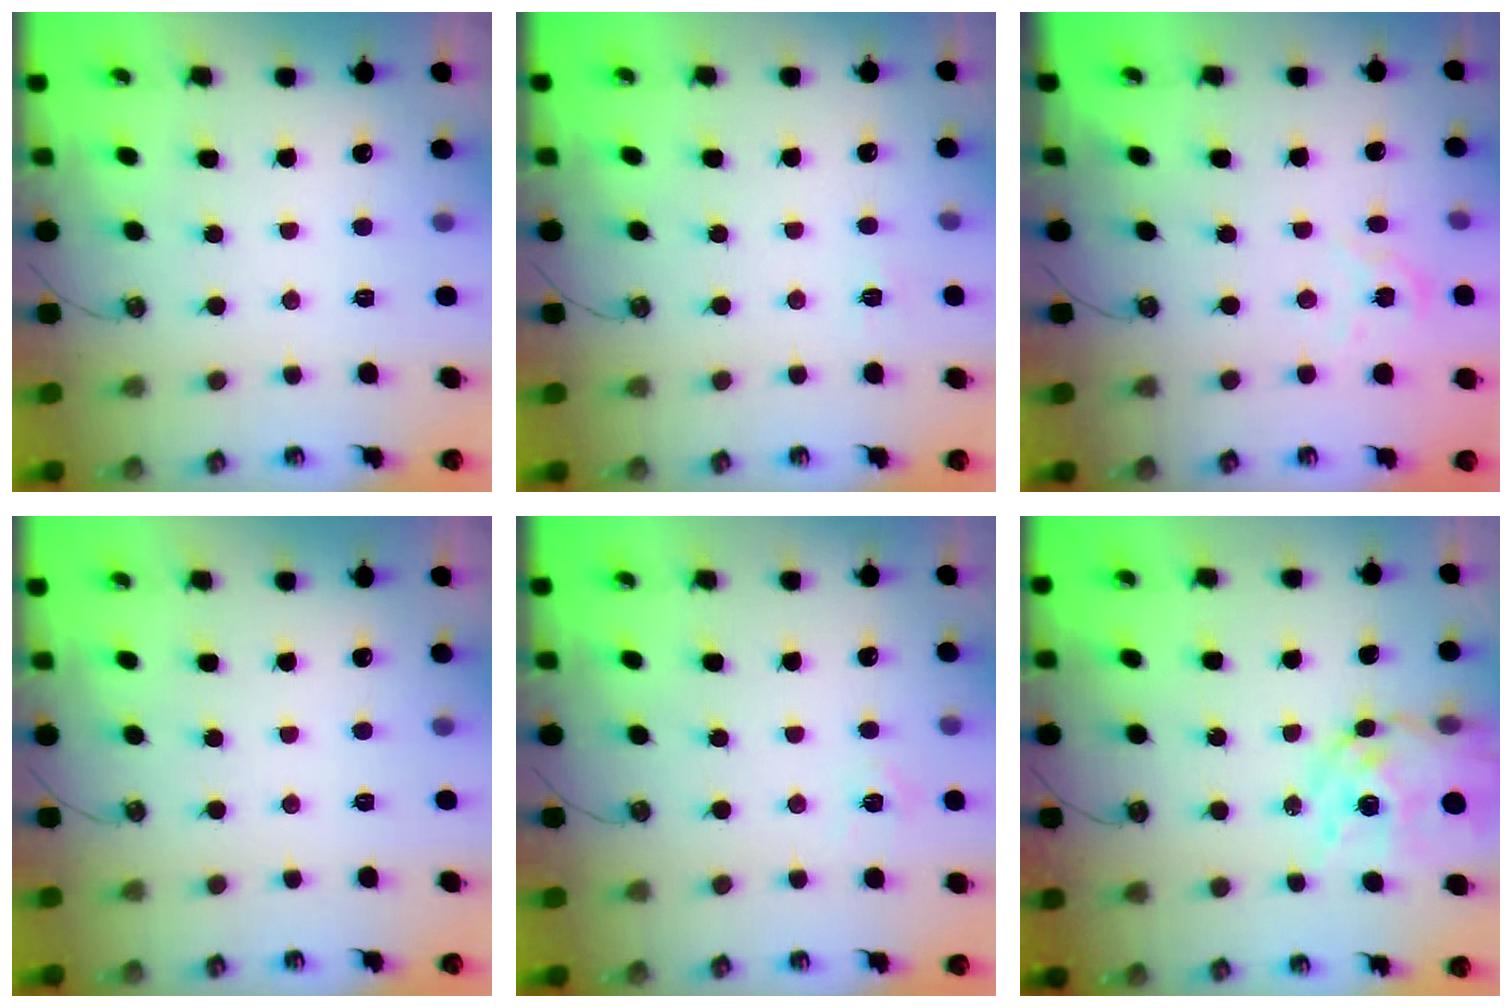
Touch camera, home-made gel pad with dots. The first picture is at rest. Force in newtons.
{"total": 3.7, "press": 3.6, "slide": 0.5}
{"total": 3.0, "press": 3.0, "slide": 0.3}
{"total": 0.0}
{"total": 4.5, "press": 4.5, "slide": 0.4}
{"total": 14.8, "press": 14.7, "slide": 1.2}